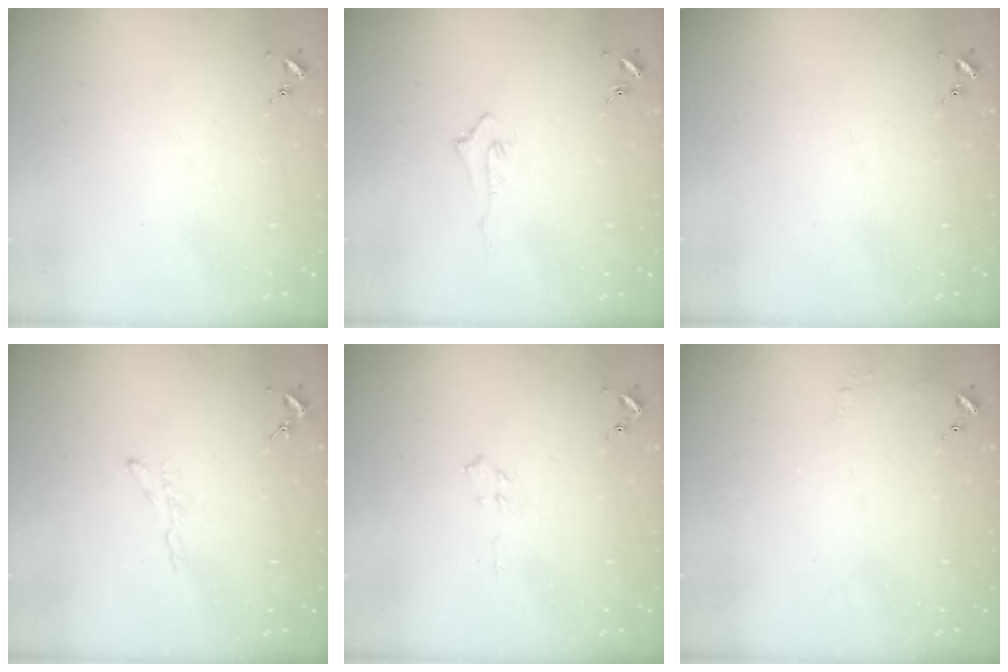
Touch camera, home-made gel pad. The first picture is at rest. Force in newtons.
{"total": 3.4, "press": 3.4, "slide": 0.4}
{"total": 0.0}
{"total": 3.8, "press": 3.7, "slide": 0.4}
{"total": 3.5, "press": 3.5, "slide": 0.4}
{"total": 4.8, "press": 4.8, "slide": 0.4}